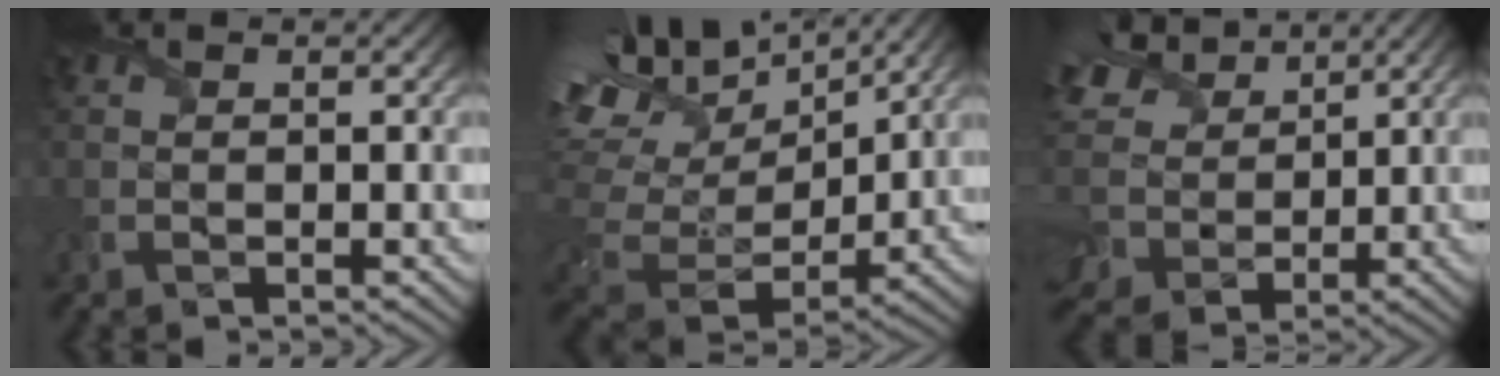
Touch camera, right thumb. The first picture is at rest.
{"total": 15.2, "force": [9.4, 7.3, 9.4], "torque": [-0.242, 0.032, 0.155]}
{"total": 14.6, "force": [4.8, 10.7, 8.8], "torque": [-0.272, 0.012, 0.099]}